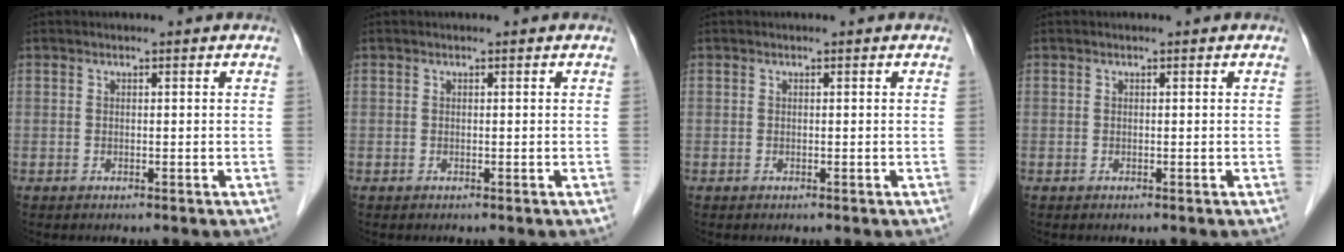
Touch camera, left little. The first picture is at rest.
{"total": 0.0}
{"total": 0.0}
{"total": 0.0}